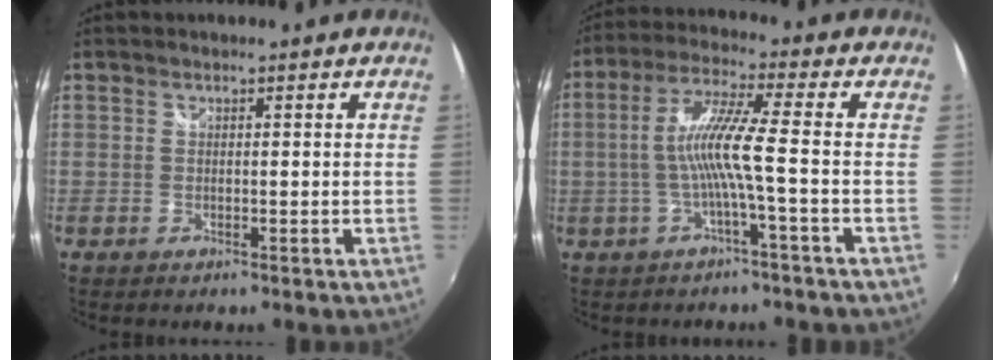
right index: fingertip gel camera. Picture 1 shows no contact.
{"total": 8.4, "force": [-1.9, -1.1, 8.1], "torque": [-0.166, 0.002, -0.030]}